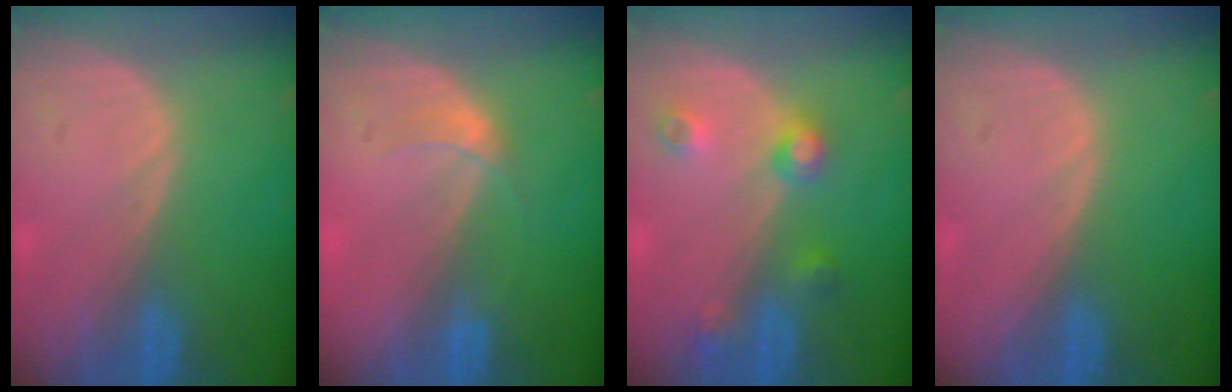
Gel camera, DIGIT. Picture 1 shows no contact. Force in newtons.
{"total": 1.7, "press": 1.7, "slide": 0.2}
{"total": 4.5, "press": 4.0, "slide": 2.1}
{"total": 0.0}